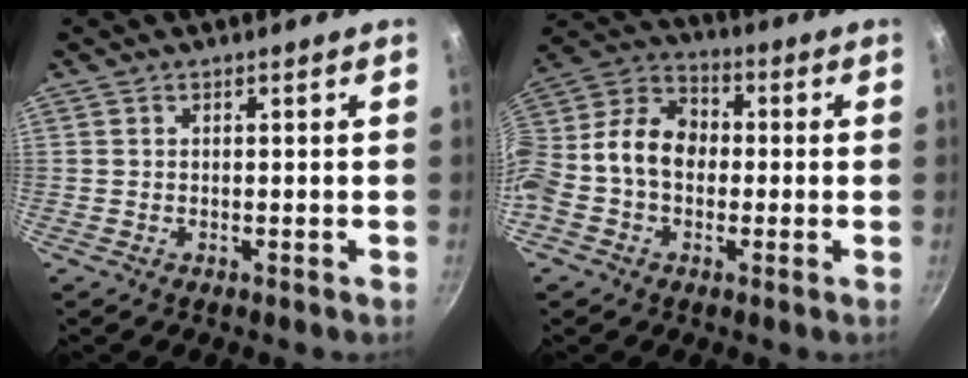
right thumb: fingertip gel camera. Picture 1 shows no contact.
{"total": 14.9, "force": [-1.1, 11.2, 9.6], "torque": [-0.152, 0.048, -0.044]}